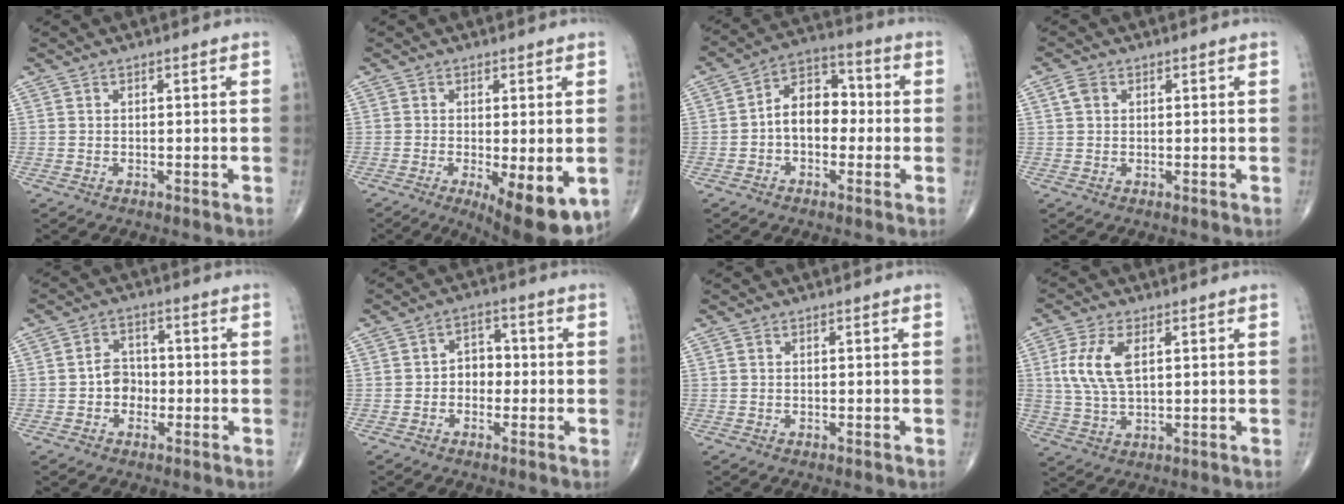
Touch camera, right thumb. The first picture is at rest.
{"total": 11.3, "force": [-3.8, 3.6, 9.9], "torque": [-0.135, -0.022, -0.048]}
{"total": 10.0, "force": [-0.8, 6.8, 7.2], "torque": [-0.087, 0.036, -0.027]}
{"total": 2.2, "force": [0.7, 1.7, 1.3], "torque": [-0.025, 0.007, 0.013]}
{"total": 4.8, "force": [-1.0, 4.1, 2.4], "torque": [-0.015, 0.019, -0.026]}
{"total": 4.8, "force": [-0.6, 3.7, 2.9], "torque": [-0.018, 0.020, -0.019]}
{"total": 0.0}
{"total": 8.7, "force": [2.2, 4.3, 7.3], "torque": [-0.161, -0.002, 0.044]}